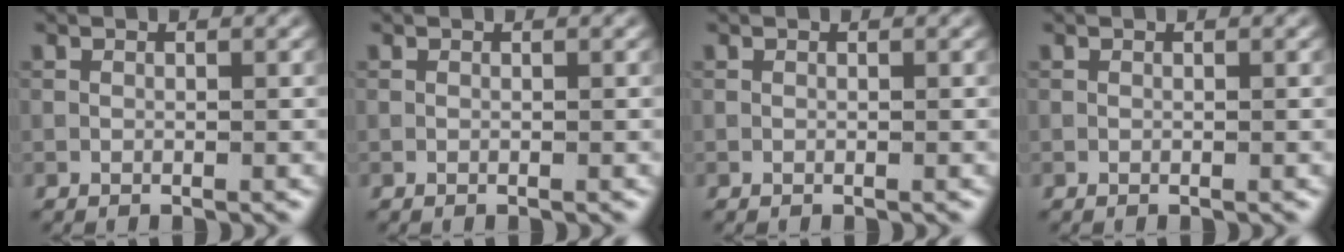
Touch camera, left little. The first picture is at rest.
{"total": 0.0}
{"total": 0.0}
{"total": 0.0}